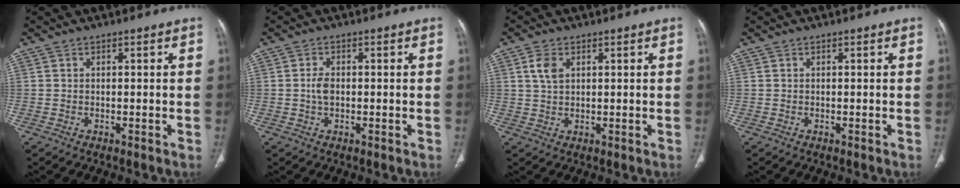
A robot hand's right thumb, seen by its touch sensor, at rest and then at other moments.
{"total": 2.5, "force": [-0.1, 1.5, 2.0], "torque": [-0.040, 0.003, -0.005]}
{"total": 3.5, "force": [1.3, 2.1, 2.4], "torque": [-0.046, 0.000, 0.030]}
{"total": 0.0}